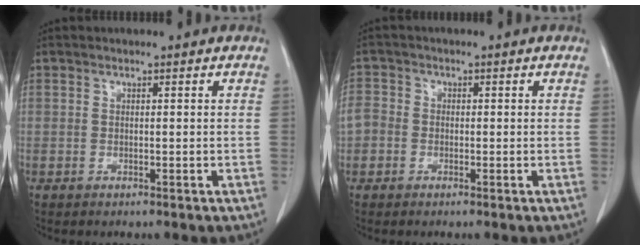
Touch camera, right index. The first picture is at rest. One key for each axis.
{"total": 3.3, "fx": -0.8, "fy": 3.0, "fz": 1.0, "tx": -0.019, "ty": 0.013, "tz": -0.022}